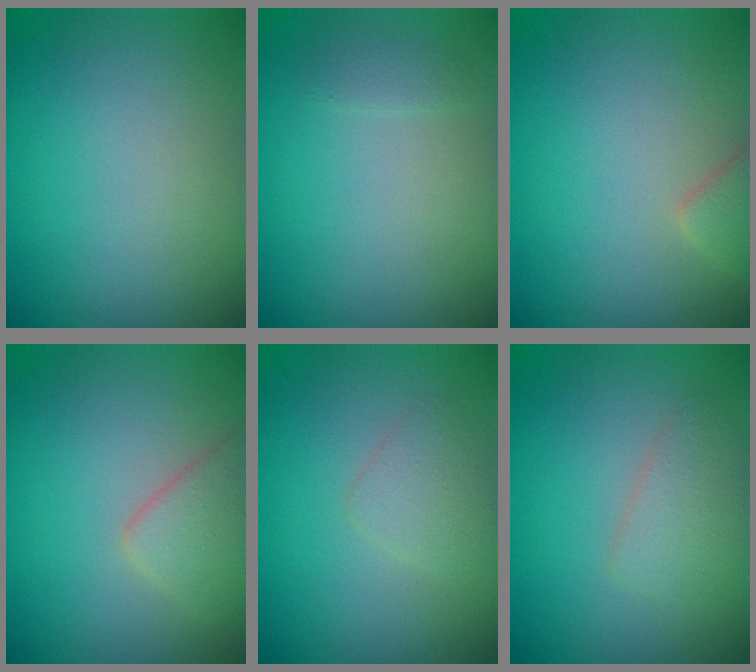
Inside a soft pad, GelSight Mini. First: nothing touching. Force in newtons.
{"total": 0.6, "press": 0.6, "slide": 0.0}
{"total": 1.6, "press": 1.6, "slide": 0.1}
{"total": 2.7, "press": 2.7, "slide": 0.1}
{"total": 1.6, "press": 1.6, "slide": 0.1}
{"total": 2.3, "press": 2.3, "slide": 0.0}